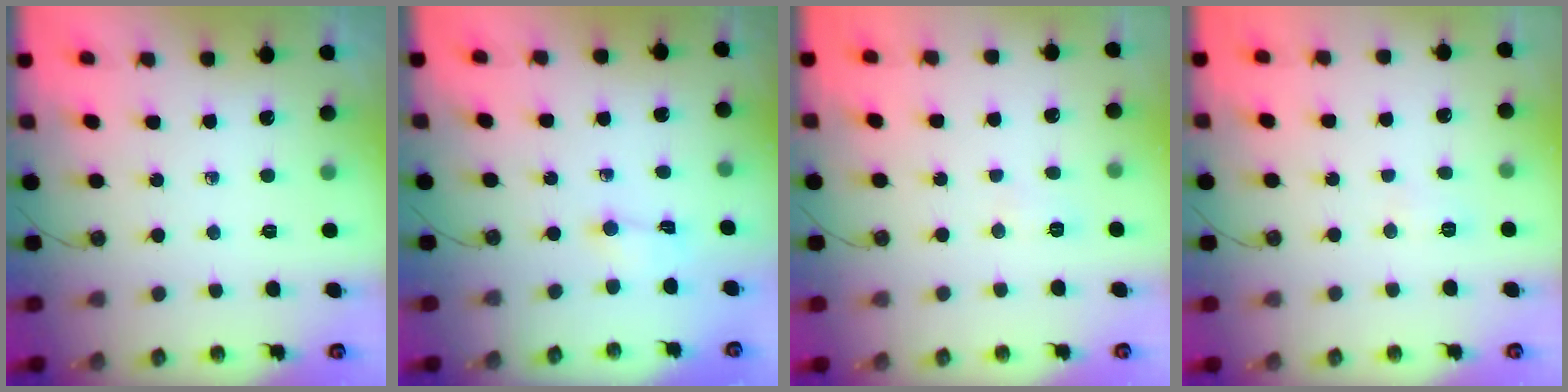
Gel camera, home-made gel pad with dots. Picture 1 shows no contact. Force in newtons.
{"total": 1.2, "press": 1.0, "slide": 0.6}
{"total": 16.4, "press": 6.4, "slide": 15.2}
{"total": 16.4, "press": 6.4, "slide": 15.2}